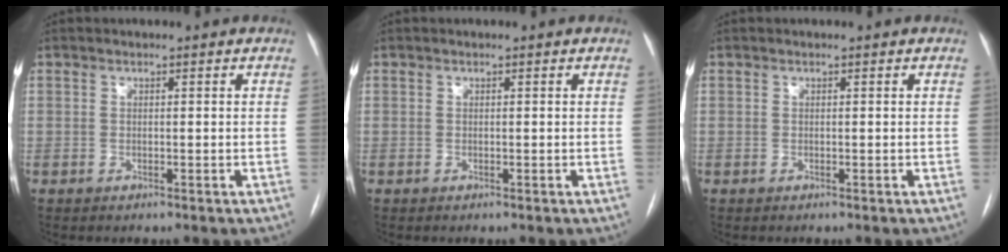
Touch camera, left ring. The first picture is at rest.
{"total": 0.0}
{"total": 0.0}